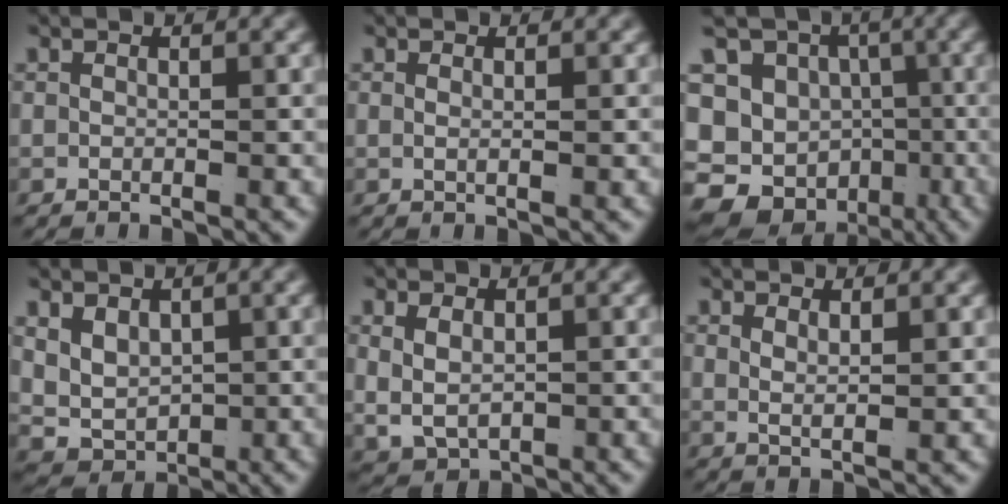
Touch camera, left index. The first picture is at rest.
{"total": 0.8, "force": [0.2, -0.6, 0.6], "torque": [-0.011, -0.009, 0.008]}
{"total": 18.0, "force": [-5.0, 15.3, 8.1], "torque": [-0.172, -0.072, -0.081]}
{"total": 6.9, "force": [0.4, 6.0, 3.5], "torque": [-0.094, -0.034, 0.016]}
{"total": 4.9, "force": [0.1, 4.1, 2.7], "torque": [-0.070, -0.023, 0.015]}
{"total": 1.5, "force": [1.0, -0.3, 1.1], "torque": [-0.022, -0.014, 0.031]}